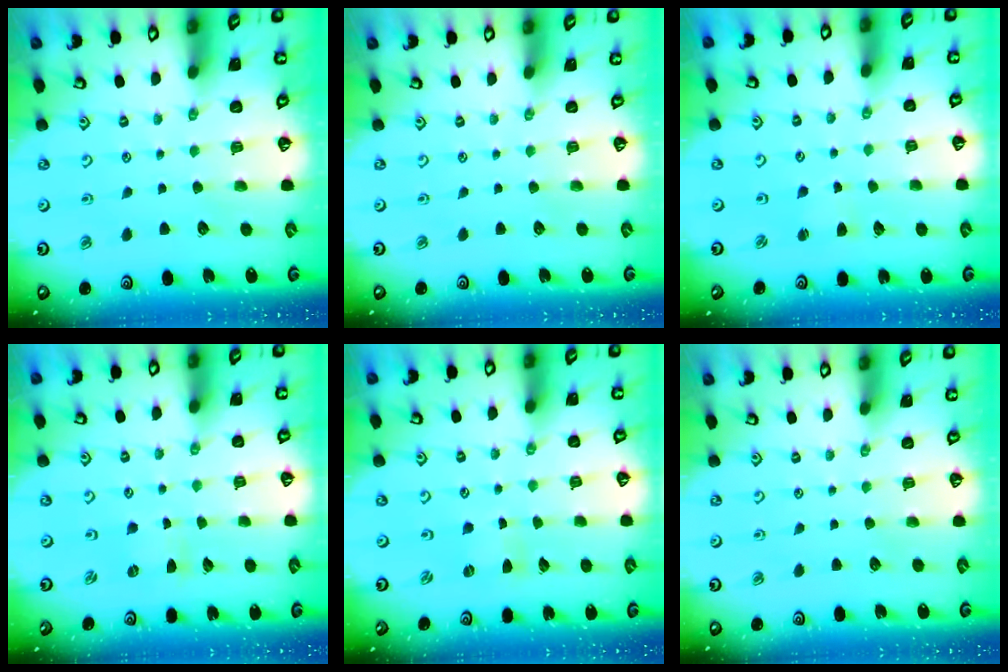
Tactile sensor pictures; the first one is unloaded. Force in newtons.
{"total": 0.0}
{"total": 2.0, "press": 2.0, "slide": 0.3}
{"total": 0.0}
{"total": 0.0}
{"total": 0.0}